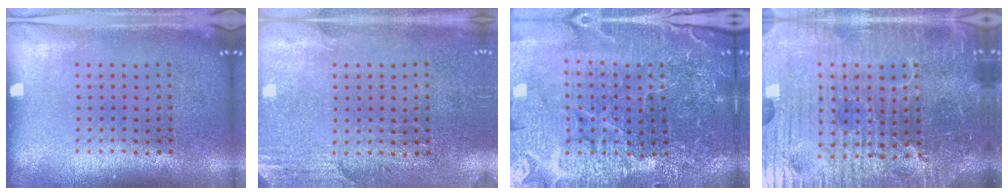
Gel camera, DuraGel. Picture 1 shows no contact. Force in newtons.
{"total": 2.7, "press": 2.3, "slide": 1.4}
{"total": 5.6, "press": 5.2, "slide": 2.1}
{"total": 6.8, "press": 6.1, "slide": 3.0}